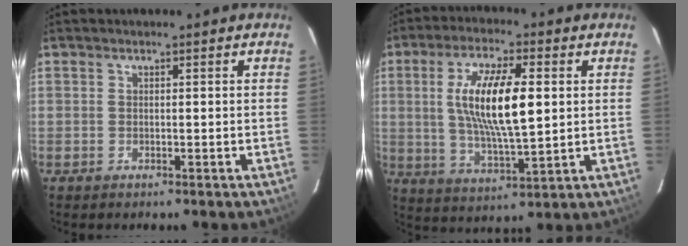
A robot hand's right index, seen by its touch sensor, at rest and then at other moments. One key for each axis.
{"total": 13.8, "fx": 2.1, "fy": 3.9, "fz": 13.1, "tx": -0.245, "ty": 0.000, "tz": 0.043}